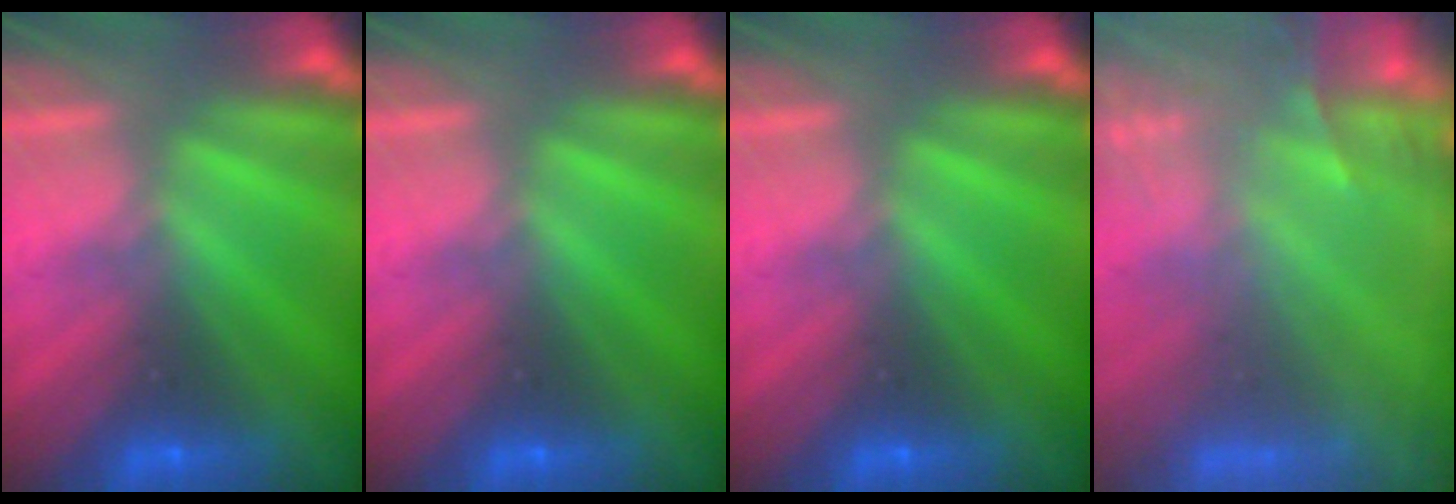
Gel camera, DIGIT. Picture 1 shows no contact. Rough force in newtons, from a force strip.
{"total": 0.0}
{"total": 0.0}
{"total": 7.3}